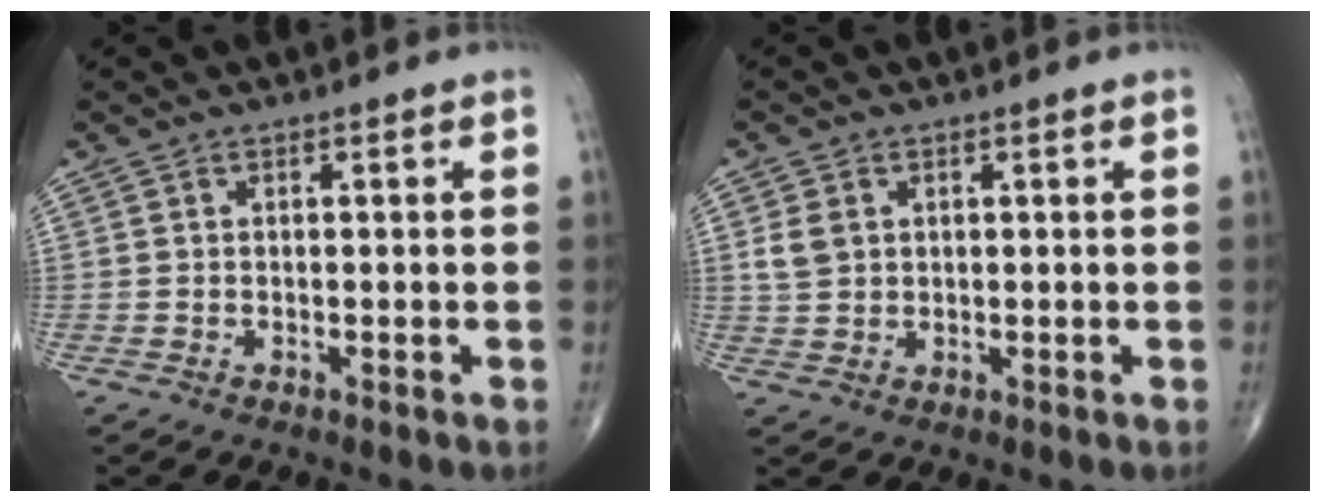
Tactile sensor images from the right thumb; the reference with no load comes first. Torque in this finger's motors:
{"motor_torque": [-0.25, 0.26, 0.09, -0.11, 0.08]}